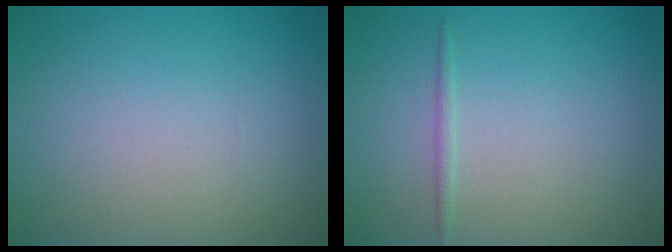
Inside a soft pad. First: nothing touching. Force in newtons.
{"total": 0.7, "press": 0.7, "slide": 0.0}